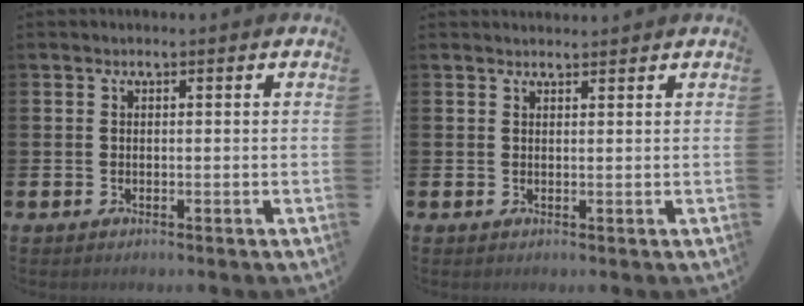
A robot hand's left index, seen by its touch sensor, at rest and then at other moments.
{"total": 1.3, "force": [1.3, 0.1, -0.1], "torque": [0.013, -0.007, 0.021]}